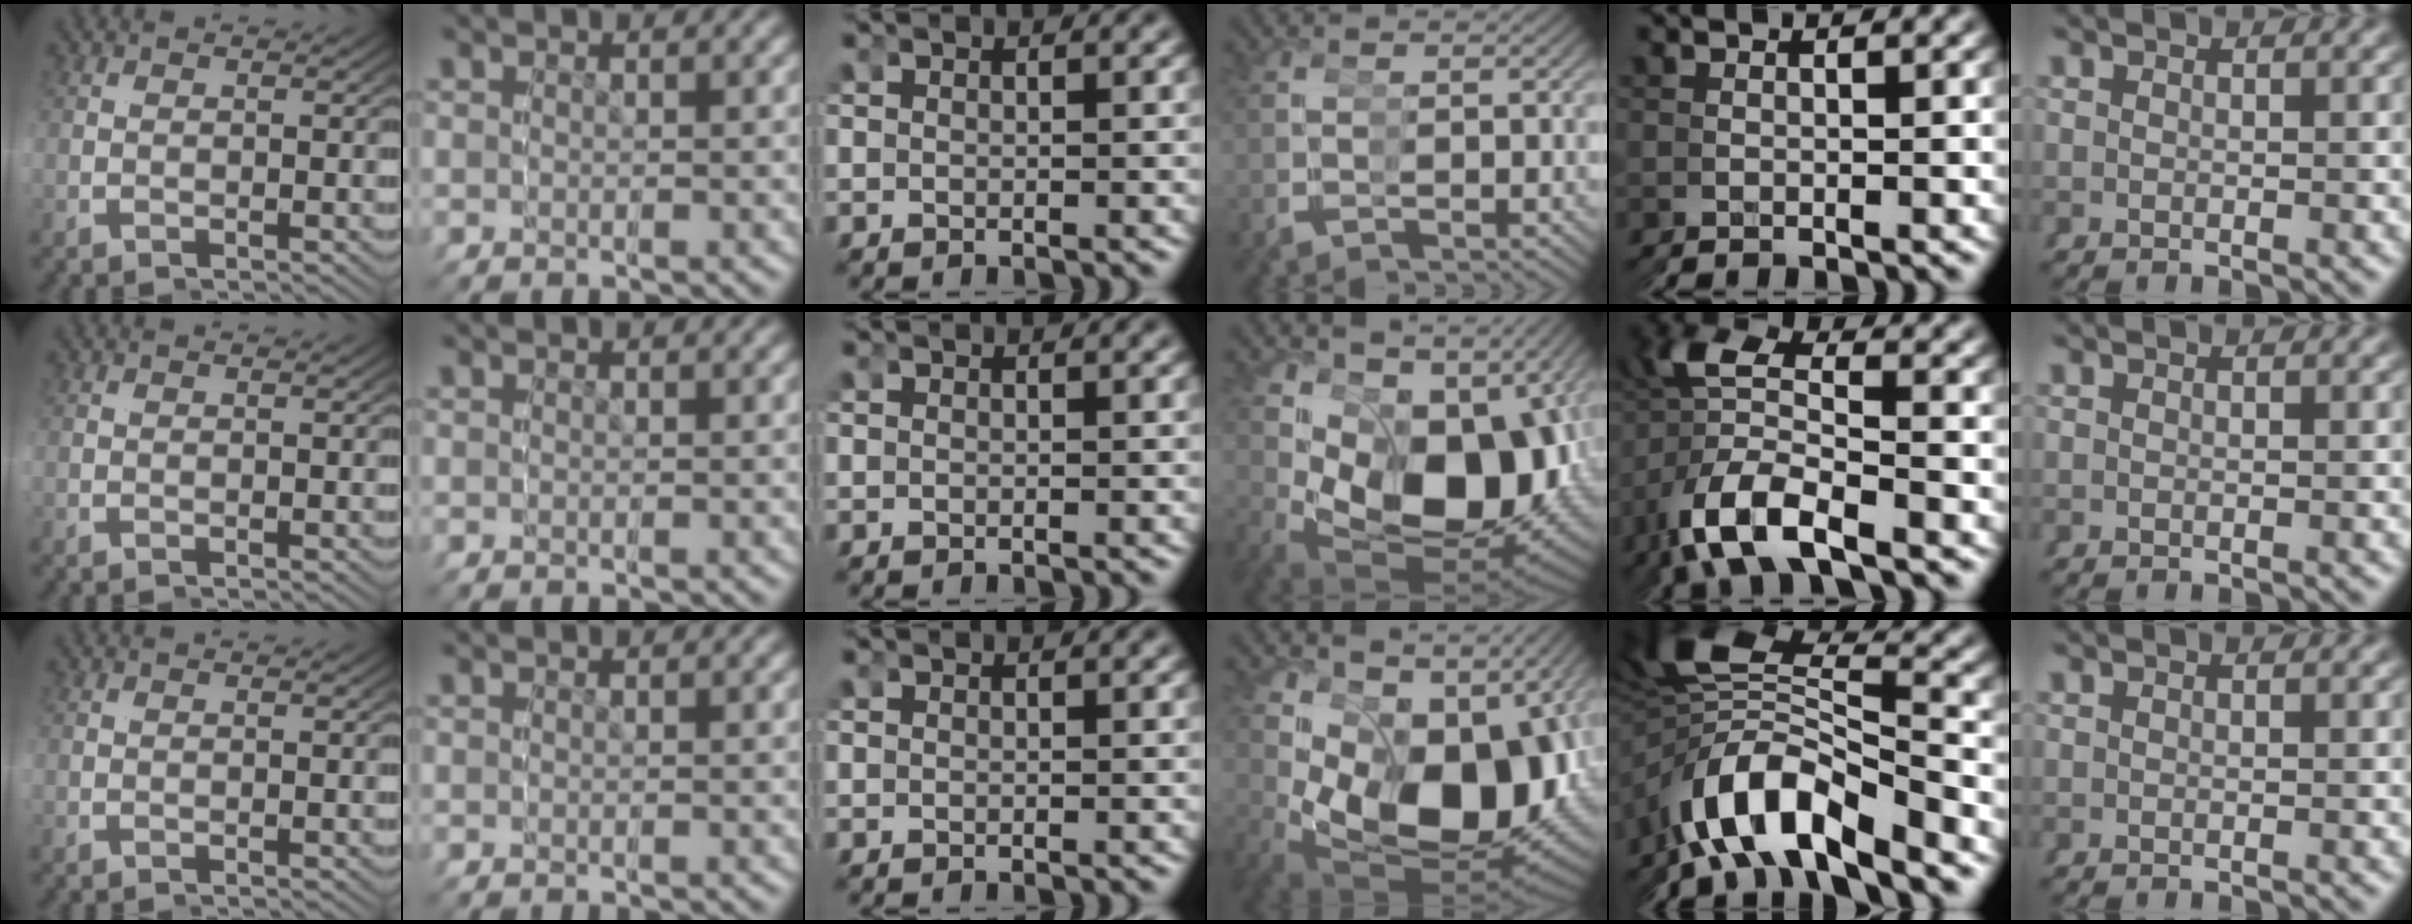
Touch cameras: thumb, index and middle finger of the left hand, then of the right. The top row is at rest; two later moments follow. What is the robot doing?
{"motion": "grasp_and_lifting", "object": "glasses"}